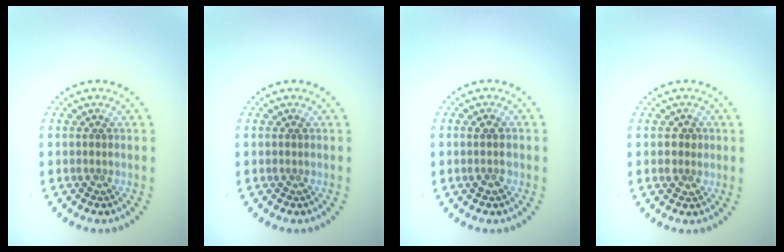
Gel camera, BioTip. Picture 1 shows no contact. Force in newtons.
{"total": 0.0}
{"total": 1.5, "press": 1.5, "slide": 0.2}
{"total": 1.4, "press": 1.4, "slide": 0.4}